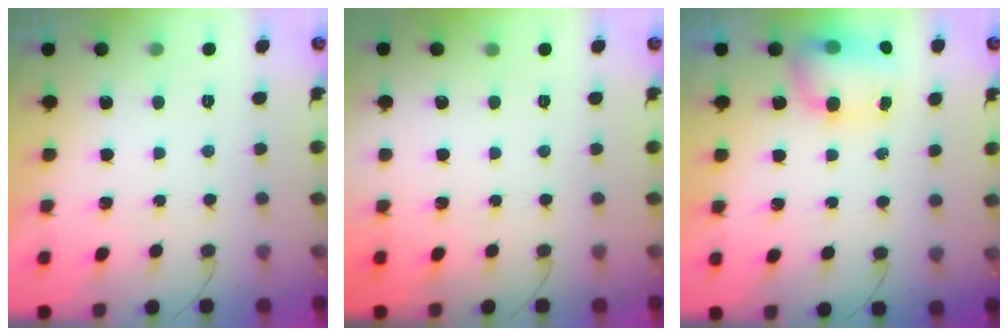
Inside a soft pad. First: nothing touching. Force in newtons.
{"total": 0.0}
{"total": 7.5, "press": 7.4, "slide": 1.3}